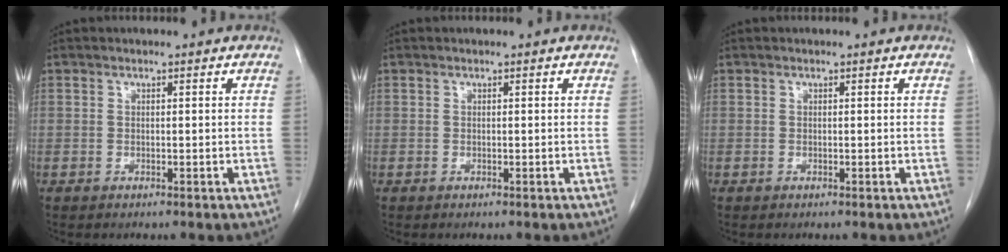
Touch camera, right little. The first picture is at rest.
{"total": 0.0}
{"total": 0.0}